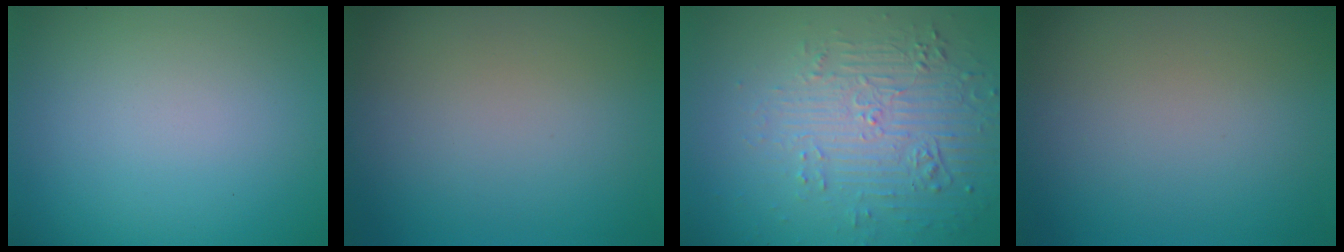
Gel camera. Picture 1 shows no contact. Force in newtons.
{"total": 0.0}
{"total": 5.9, "press": 3.6, "slide": 4.7}
{"total": 0.0}